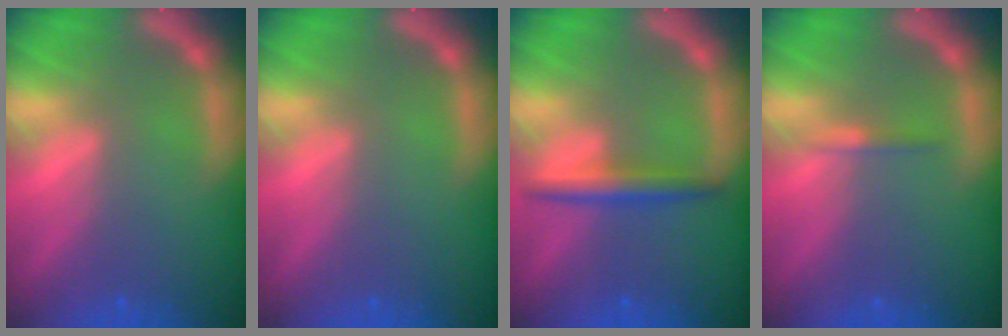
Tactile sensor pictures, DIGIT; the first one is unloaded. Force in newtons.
{"total": 0.0}
{"total": 3.0}
{"total": 0.9}